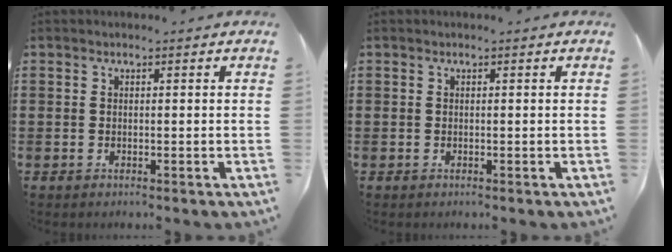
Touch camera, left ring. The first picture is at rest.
{"total": 0.0}